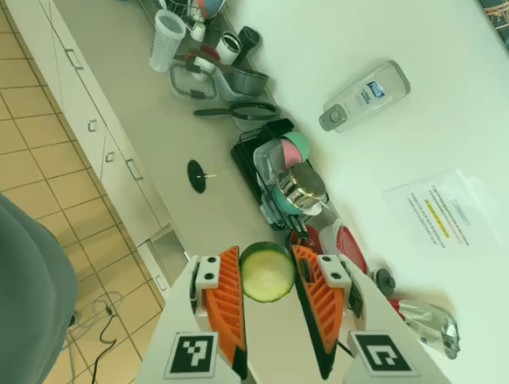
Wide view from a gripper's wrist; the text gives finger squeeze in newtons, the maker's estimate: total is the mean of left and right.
{"total": 7.8, "left": 7.8, "right": 7.9}